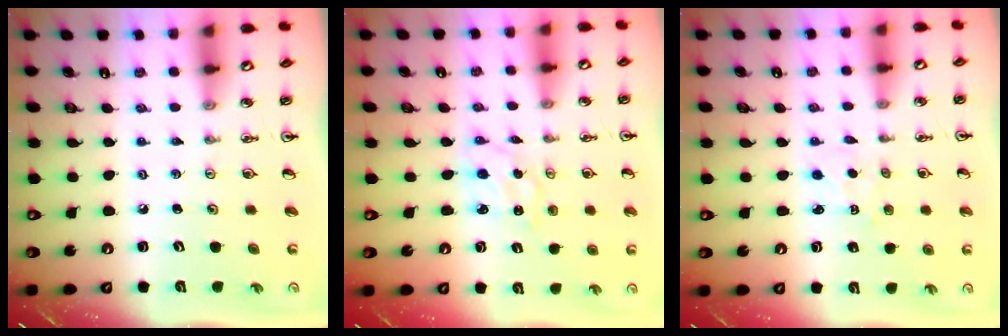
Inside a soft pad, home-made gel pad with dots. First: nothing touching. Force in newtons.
{"total": 1.7, "press": 1.7, "slide": 0.3}
{"total": 1.8, "press": 1.7, "slide": 0.3}